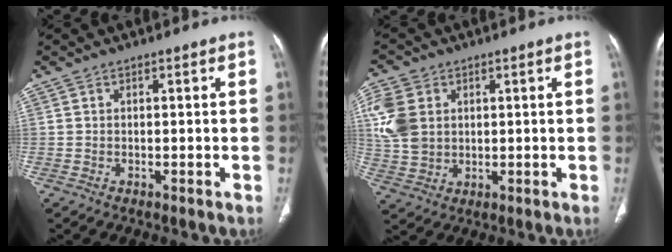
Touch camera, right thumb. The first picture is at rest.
{"total": 9.5, "force": [2.4, 7.3, 5.5], "torque": [-0.111, -0.002, 0.050]}